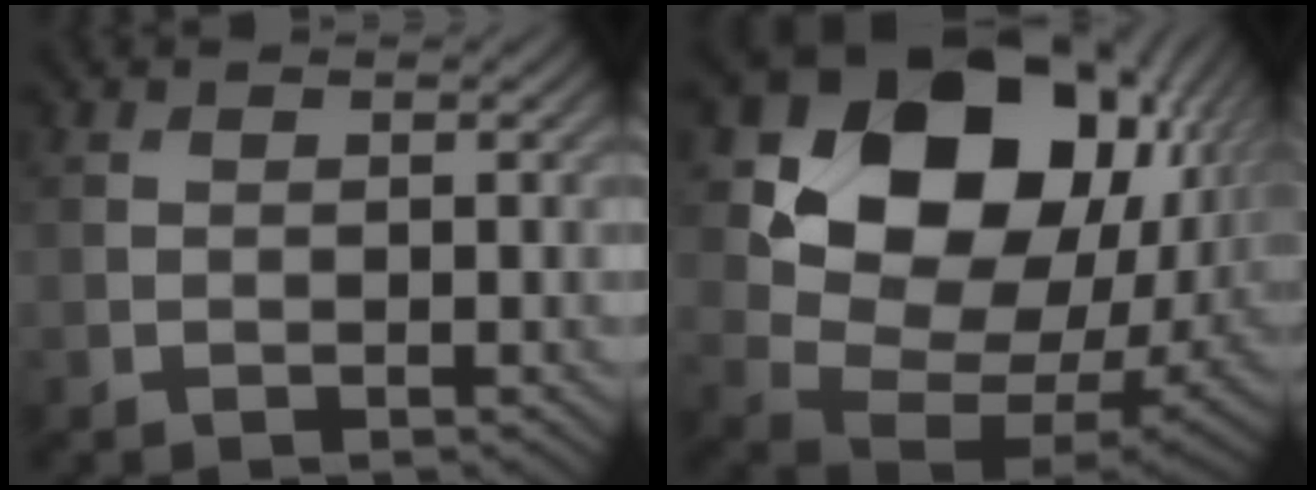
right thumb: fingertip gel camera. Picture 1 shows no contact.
{"total": 18.6, "force": [6.2, 13.6, 11.0], "torque": [-0.197, -0.007, 0.134]}